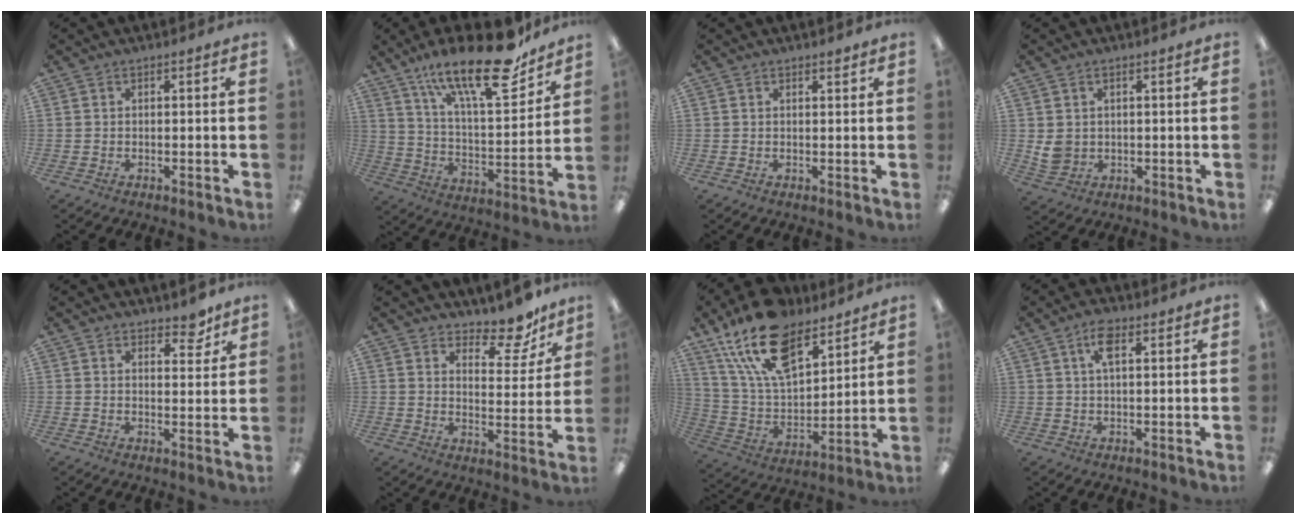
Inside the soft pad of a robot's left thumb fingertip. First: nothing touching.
{"total": 24.0, "force": [16.5, 7.4, 15.7], "torque": [-0.253, -0.100, 0.275]}
{"total": 1.2, "force": [1.0, 0.4, 0.3], "torque": [0.001, -0.004, 0.018]}
{"total": 4.1, "force": [1.3, 3.5, 1.7], "torque": [-0.019, 0.000, 0.026]}
{"total": 4.8, "force": [4.0, 2.1, 1.6], "torque": [0.000, -0.028, 0.066]}
{"total": 10.1, "force": [8.5, 3.9, 3.8], "torque": [-0.041, -0.068, 0.150]}
{"total": 19.8, "force": [13.3, 9.7, 10.9], "torque": [-0.214, -0.060, 0.243]}
{"total": 4.9, "force": [2.2, 2.0, 3.9], "torque": [-0.077, 0.005, 0.035]}